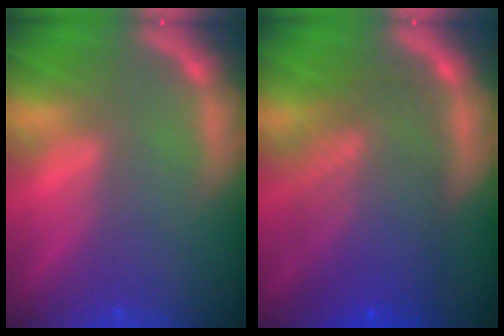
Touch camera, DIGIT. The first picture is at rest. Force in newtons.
{"total": 9.6}